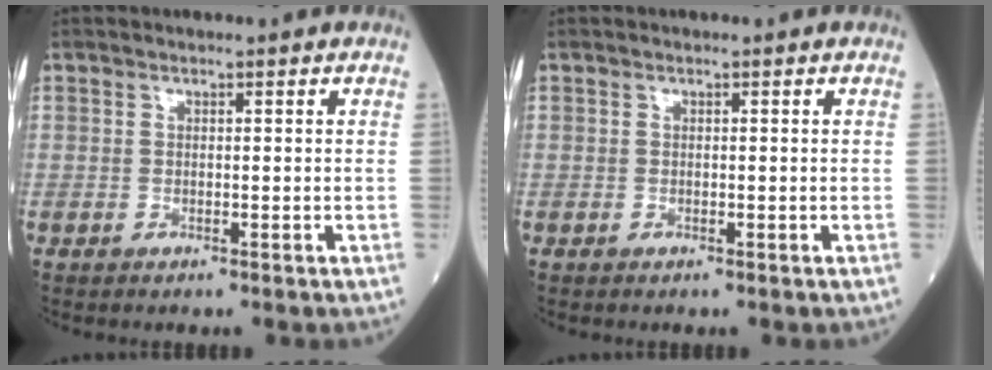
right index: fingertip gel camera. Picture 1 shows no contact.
{"total": 0.0}